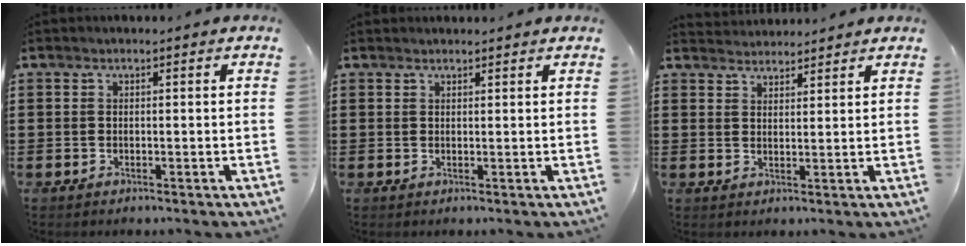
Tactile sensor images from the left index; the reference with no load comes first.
{"total": 0.9, "force": [0.9, 0.0, 0.0], "torque": [-0.002, 0.000, 0.019]}
{"total": 2.6, "force": [2.5, 0.2, -0.5], "torque": [0.002, -0.006, 0.049]}